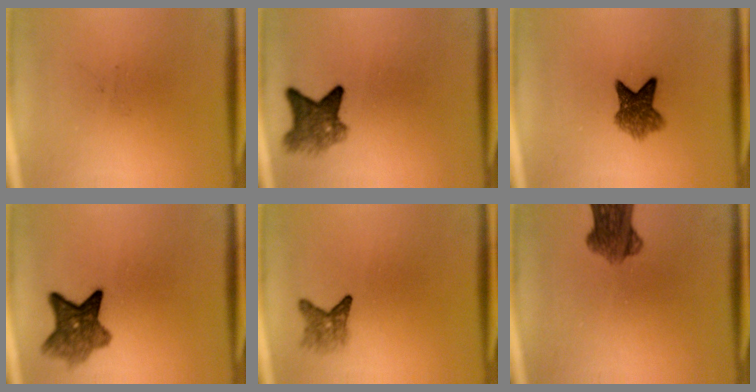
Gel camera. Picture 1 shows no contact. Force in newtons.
{"total": 5.2}
{"total": 5.9}
{"total": 6.8}
{"total": 2.4}
{"total": 6.8}